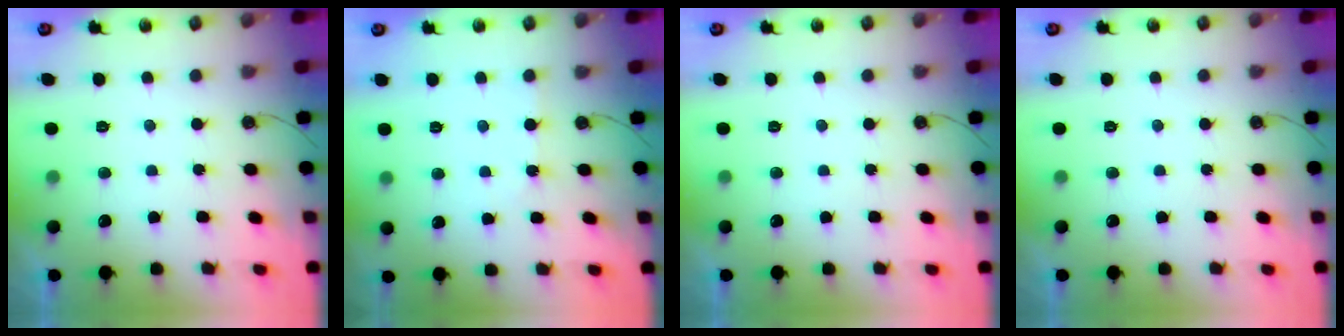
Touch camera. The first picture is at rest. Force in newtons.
{"total": 1.8, "press": 1.8, "slide": 0.3}
{"total": 0.0}
{"total": 0.0}